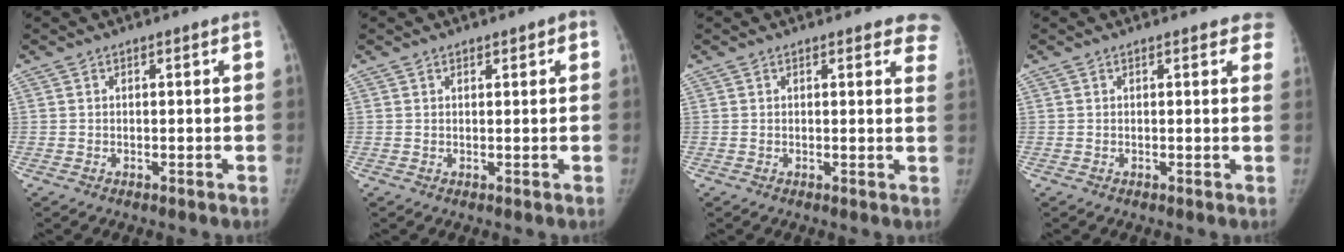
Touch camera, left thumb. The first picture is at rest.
{"total": 1.6, "force": [0.8, 1.2, 0.8], "torque": [0.007, -0.001, 0.009]}
{"total": 5.3, "force": [4.6, 2.2, 1.4], "torque": [0.024, -0.019, 0.024]}
{"total": 3.1, "force": [2.6, 1.6, 0.7], "torque": [0.027, -0.009, 0.007]}